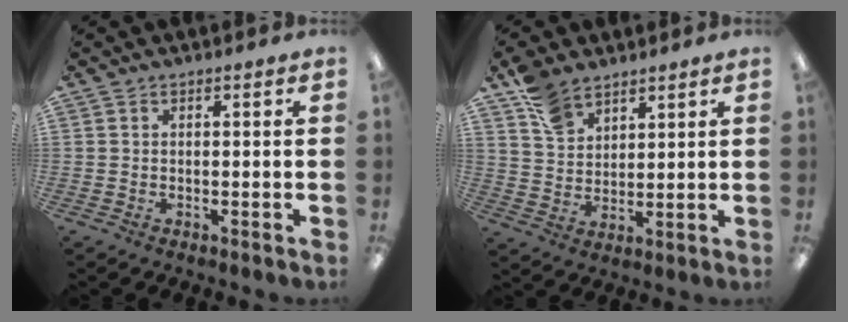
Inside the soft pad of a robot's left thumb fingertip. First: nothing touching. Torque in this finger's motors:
{"motor_torque": [1.09, 0.53, 0.80, -0.48, 0.04]}